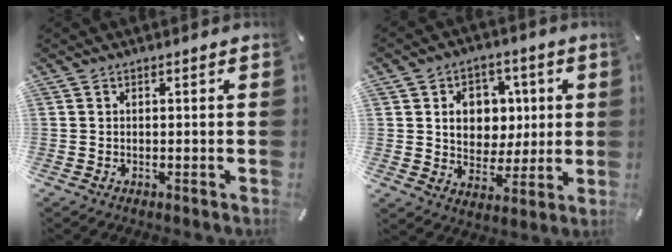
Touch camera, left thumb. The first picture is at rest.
{"total": 9.9, "force": [1.8, 8.9, 3.8], "torque": [-0.048, -0.003, 0.036]}